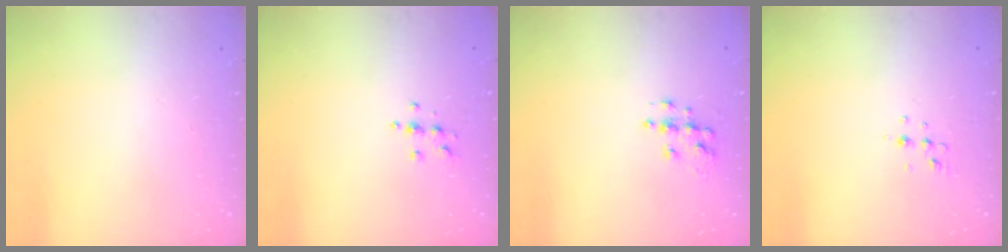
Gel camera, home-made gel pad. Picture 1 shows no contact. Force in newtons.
{"total": 3.9, "press": 3.9, "slide": 0.4}
{"total": 7.0, "press": 6.9, "slide": 0.3}
{"total": 3.8, "press": 3.6, "slide": 1.3}